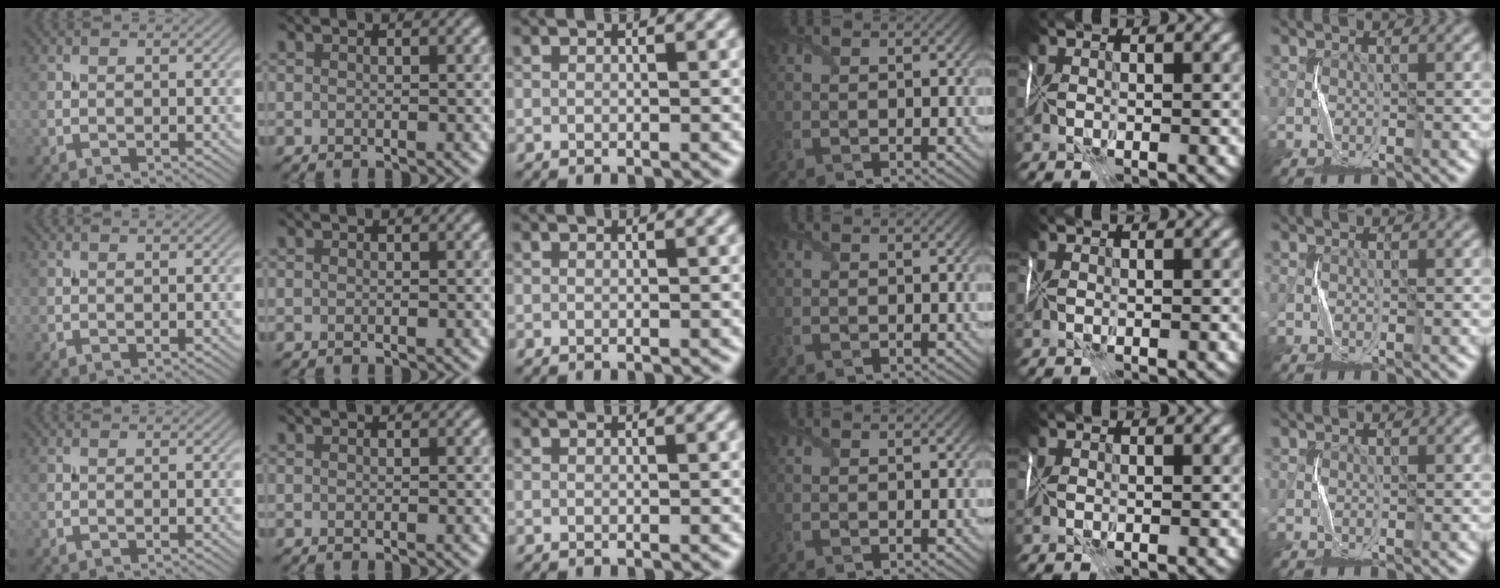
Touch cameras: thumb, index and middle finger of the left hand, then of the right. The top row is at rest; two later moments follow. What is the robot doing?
{"motion": "fold", "object": "shipping label"}